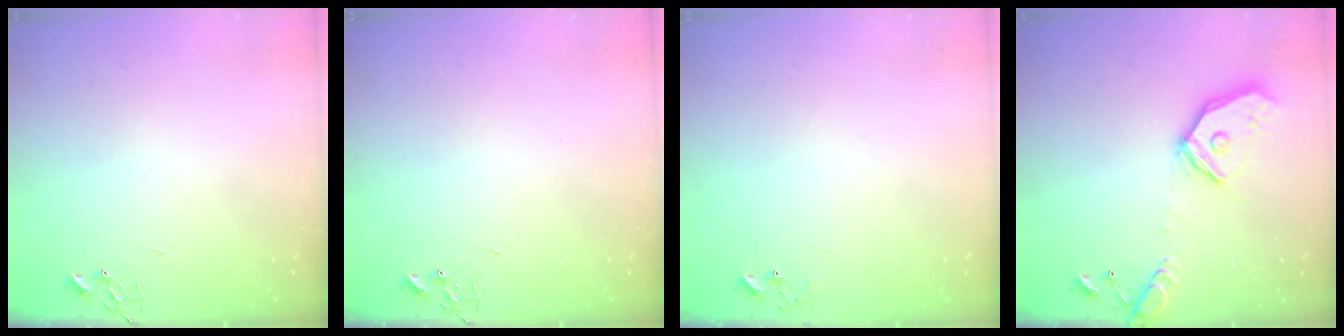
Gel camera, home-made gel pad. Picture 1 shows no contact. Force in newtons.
{"total": 0.0}
{"total": 6.5, "press": 6.5, "slide": 0.5}
{"total": 17.6, "press": 17.4, "slide": 2.7}